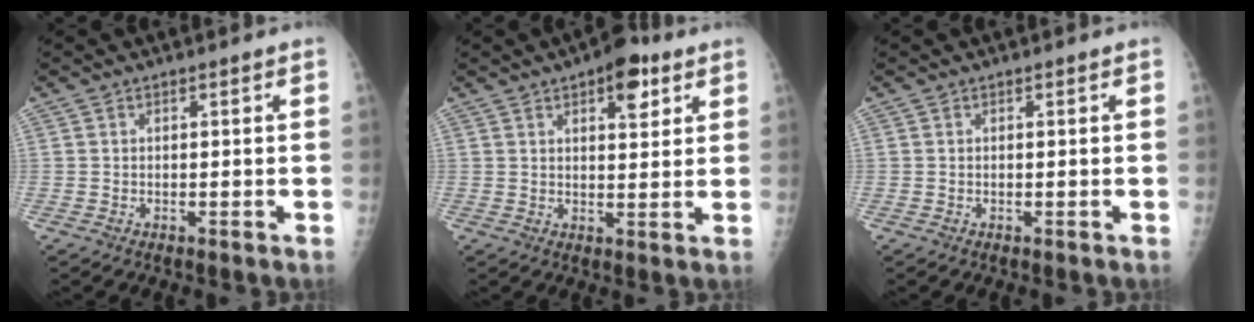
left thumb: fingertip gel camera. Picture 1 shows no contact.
{"total": 7.3, "force": [3.8, 3.3, 5.2], "torque": [-0.048, -0.014, 0.047]}
{"total": 0.0}